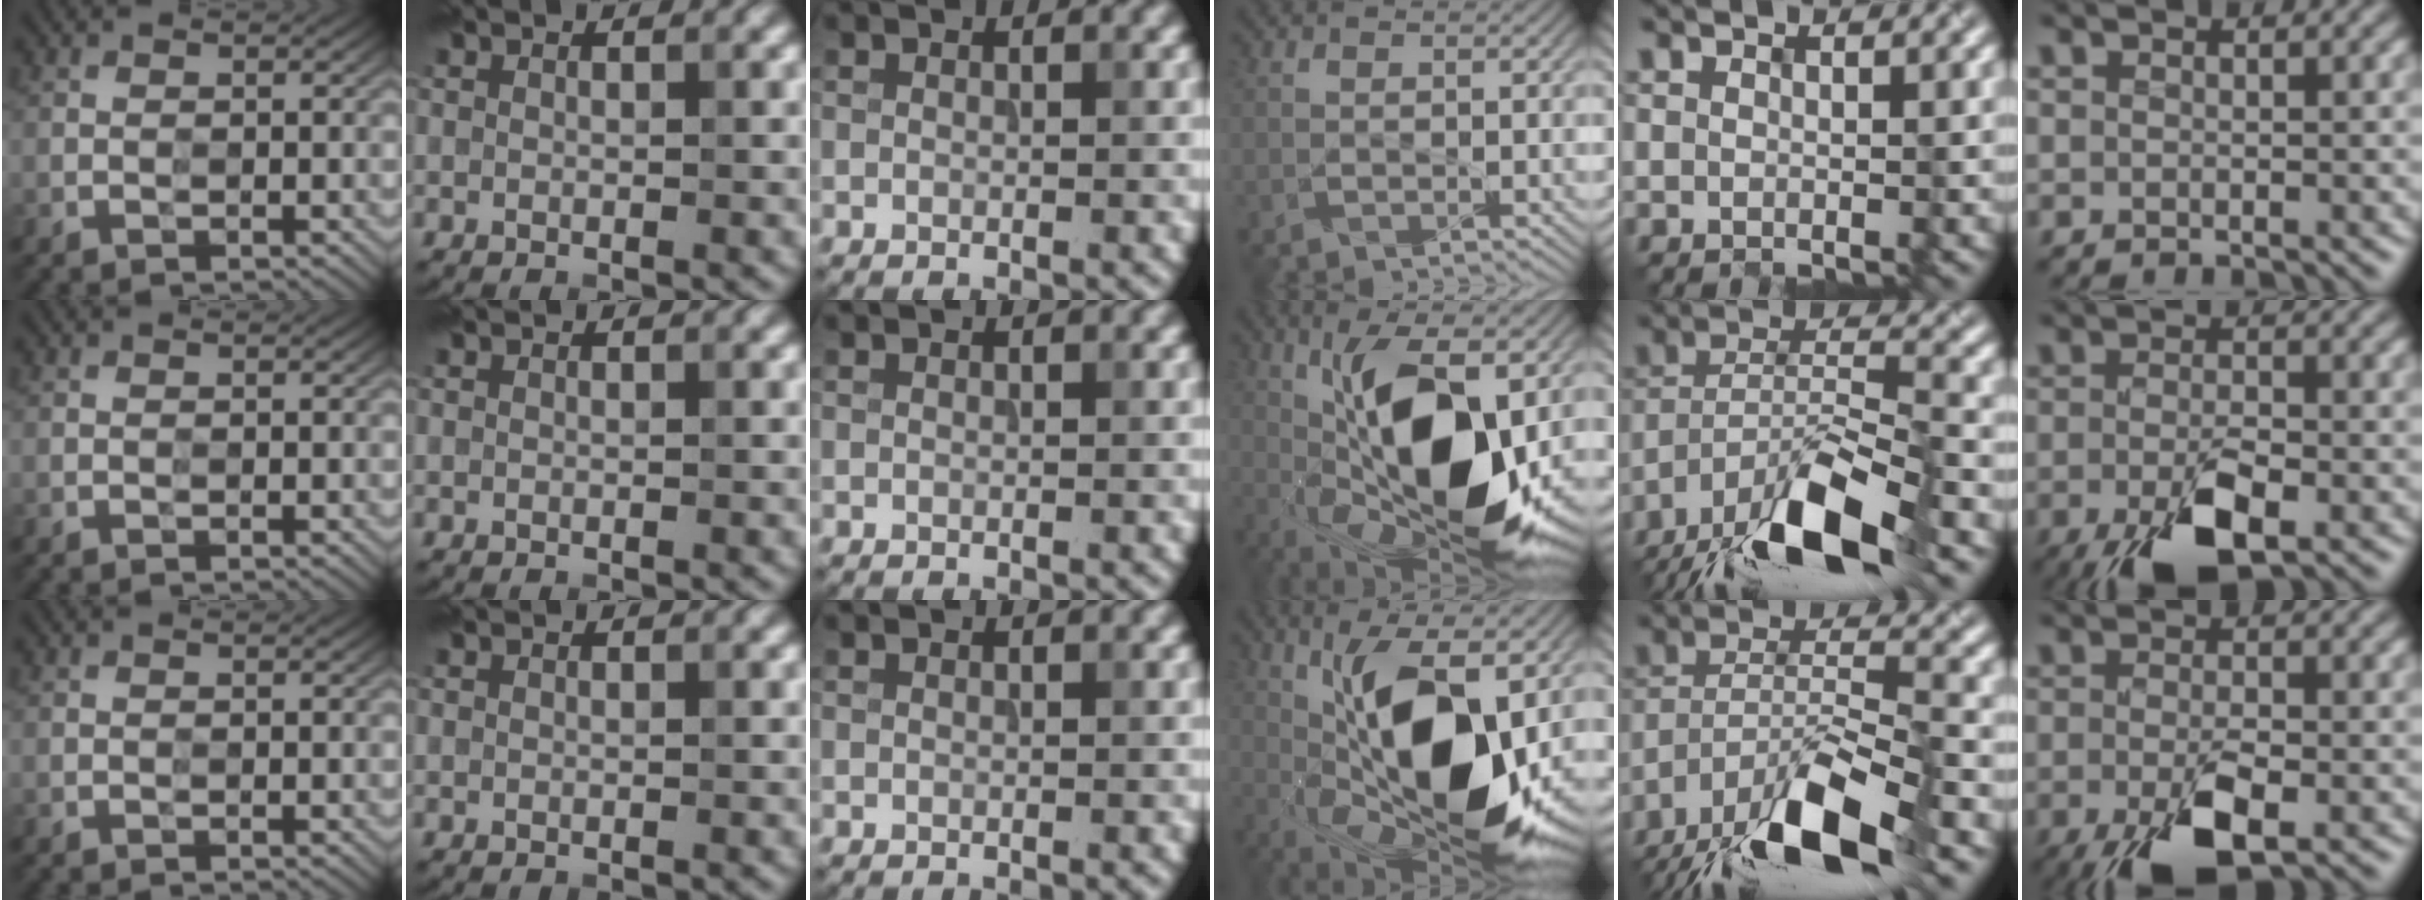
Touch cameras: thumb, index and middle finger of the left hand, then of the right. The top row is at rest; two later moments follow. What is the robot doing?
{"motion": "extract", "object": "ethernet cable"}